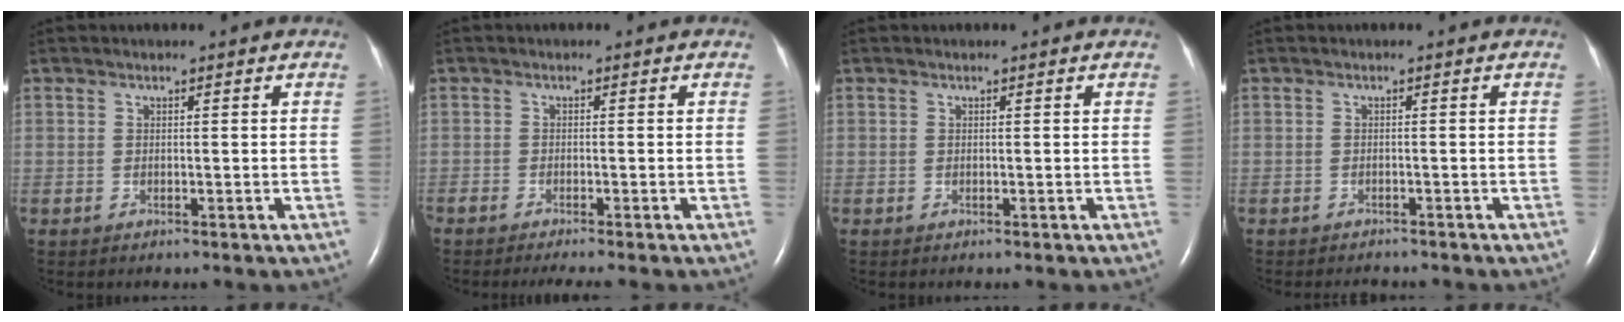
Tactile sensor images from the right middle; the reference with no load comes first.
{"total": 3.4, "force": [-2.9, -0.1, 1.8], "torque": [-0.025, -0.007, -0.044]}
{"total": 0.0}
{"total": 2.9, "force": [-2.7, 0.8, 0.8], "torque": [-0.011, -0.005, -0.032]}